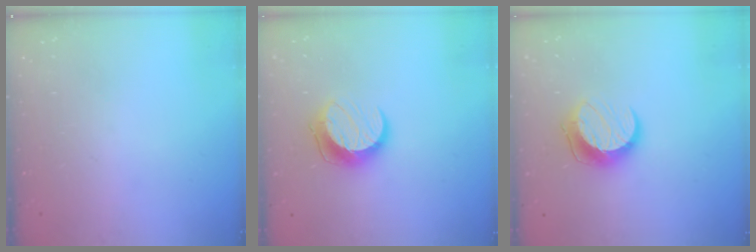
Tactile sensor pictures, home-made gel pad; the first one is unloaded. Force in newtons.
{"total": 10.2, "press": 10.2, "slide": 0.3}
{"total": 10.2, "press": 10.2, "slide": 0.3}